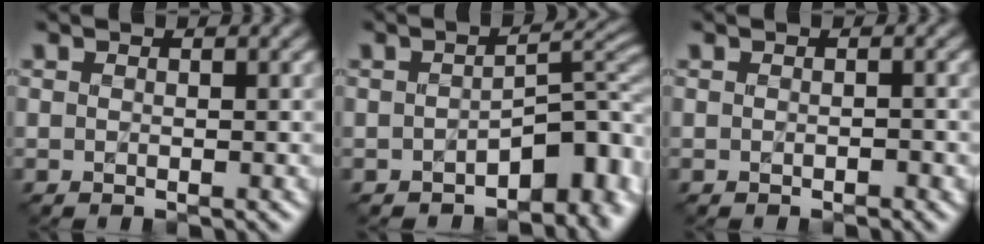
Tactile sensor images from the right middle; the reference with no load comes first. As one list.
[{"total": 6.0, "force": [-3.0, 3.1, 4.2], "torque": [-0.030, 0.005, -0.047]}, {"total": 0.6, "force": [-0.3, 0.3, 0.4], "torque": [-0.007, 0.000, -0.004]}]